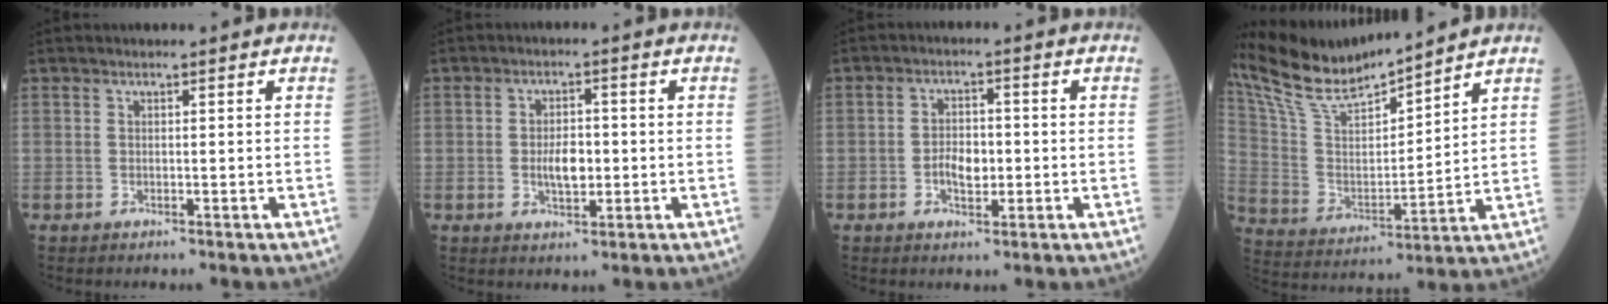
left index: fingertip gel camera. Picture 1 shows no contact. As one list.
[{"total": 4.3, "force": [-0.7, 2.0, 3.7], "torque": [-0.066, -0.002, -0.011]}, {"total": 4.2, "force": [-1.1, 2.2, 3.4], "torque": [-0.063, 0.001, -0.020]}, {"total": 15.4, "force": [14.2, 1.3, 5.8], "torque": [-0.127, 0.009, 0.277]}]